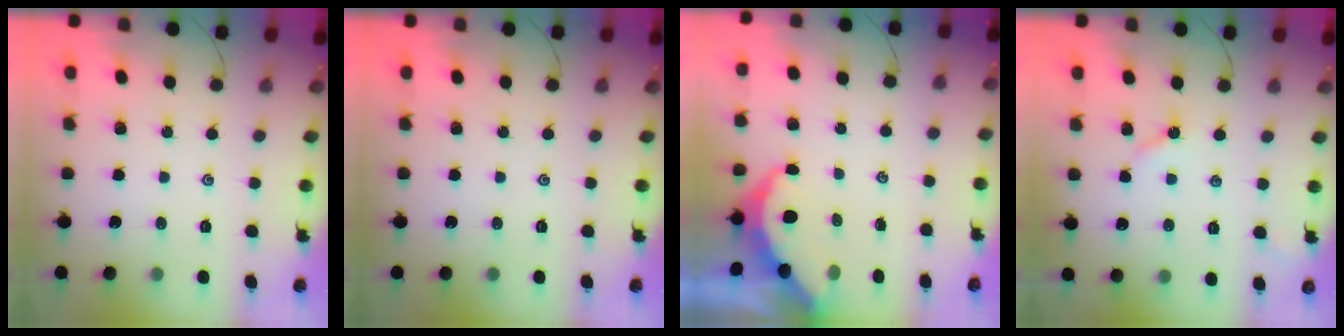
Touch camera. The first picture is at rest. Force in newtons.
{"total": 0.0}
{"total": 5.0, "press": 5.0, "slide": 0.5}
{"total": 2.4, "press": 2.3, "slide": 0.3}